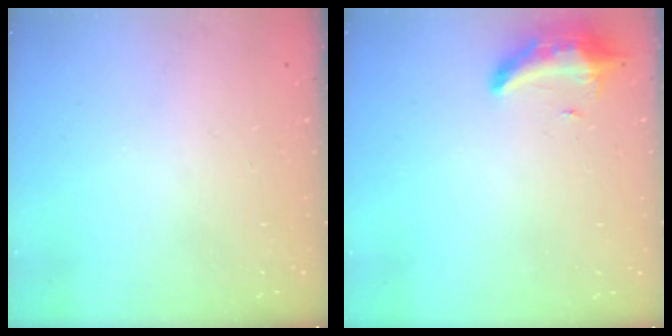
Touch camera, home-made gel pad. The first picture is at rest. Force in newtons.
{"total": 8.3, "press": 8.2, "slide": 1.5}